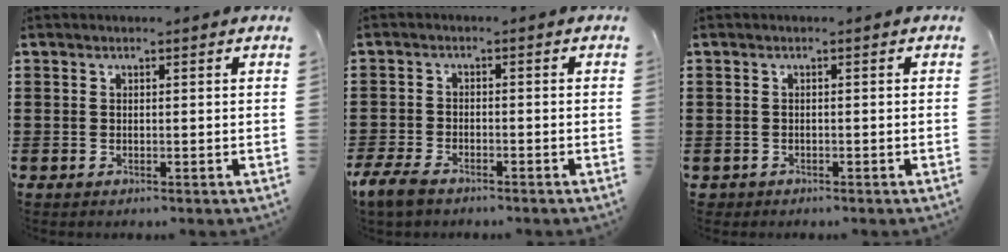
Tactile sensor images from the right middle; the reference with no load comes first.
{"total": 3.4, "force": [-2.6, 1.2, 1.8], "torque": [-0.060, -0.005, -0.059]}
{"total": 0.6, "force": [-0.6, 0.3, 0.0], "torque": [-0.004, -0.001, -0.013]}